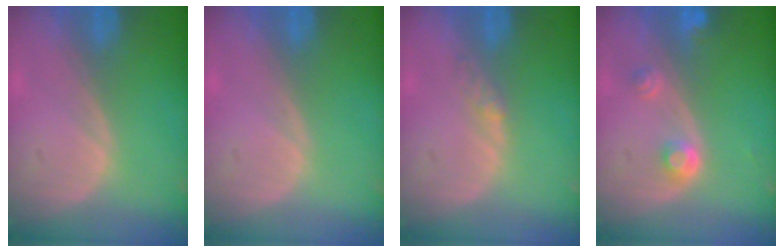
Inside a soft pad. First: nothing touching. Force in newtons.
{"total": 0.0}
{"total": 1.8, "press": 1.6, "slide": 1.0}
{"total": 3.0, "press": 2.8, "slide": 0.9}